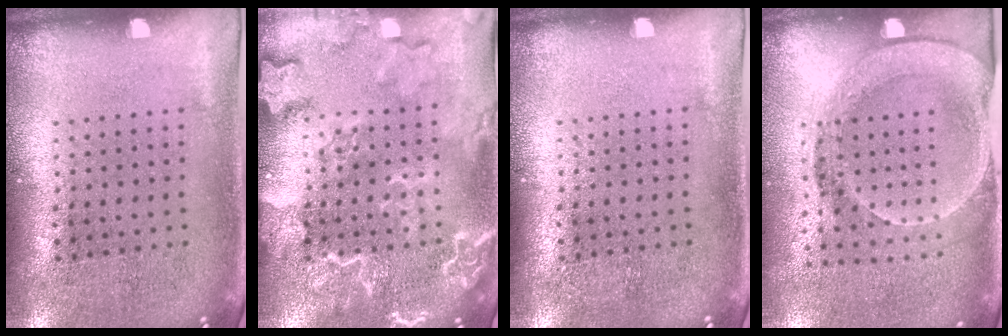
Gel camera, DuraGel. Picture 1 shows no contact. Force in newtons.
{"total": 2.8, "press": 2.8, "slide": 0.4}
{"total": 0.0}
{"total": 1.8, "press": 1.5, "slide": 1.1}